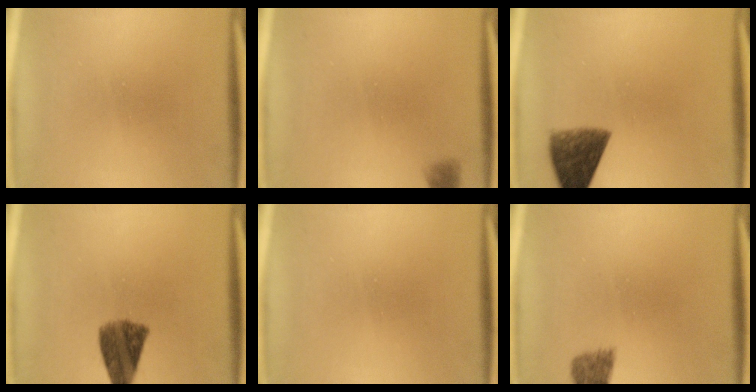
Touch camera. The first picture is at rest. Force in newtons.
{"total": 1.2}
{"total": 7.2}
{"total": 7.3}
{"total": 0.0}
{"total": 1.9}